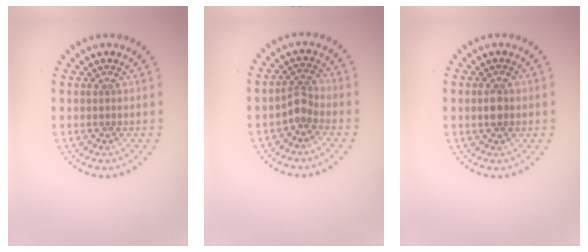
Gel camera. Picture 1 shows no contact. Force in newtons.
{"total": 2.0, "press": 1.5, "slide": 1.3}
{"total": 2.1, "press": 2.1, "slide": 0.2}